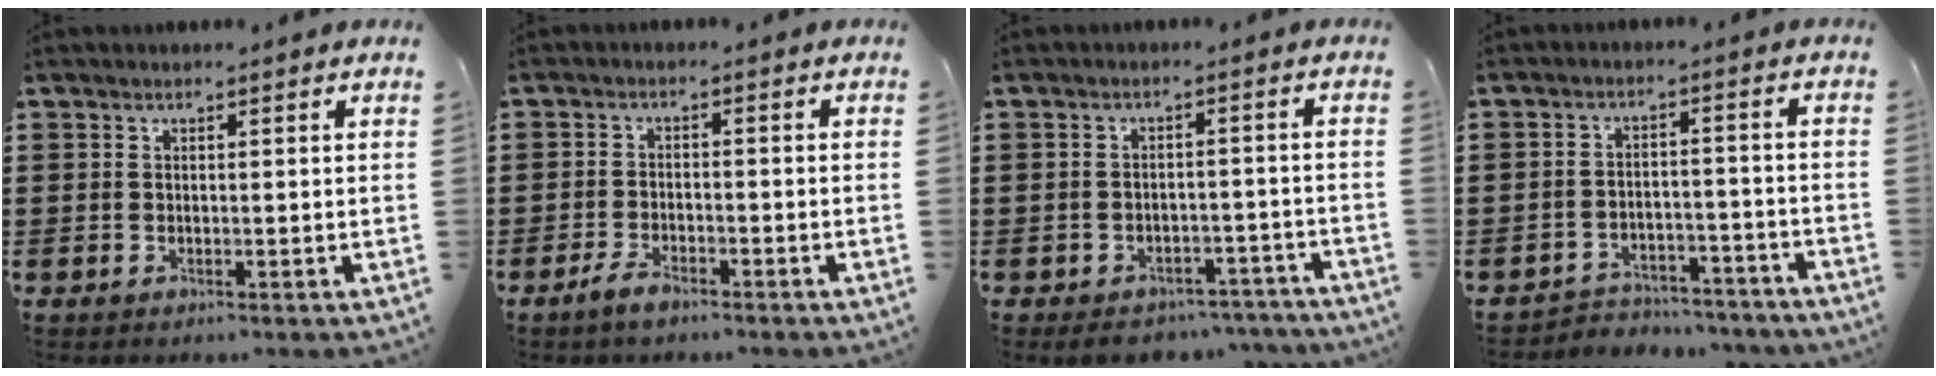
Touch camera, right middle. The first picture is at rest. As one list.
[{"total": 3.0, "force": [-2.3, 1.1, 1.6], "torque": [-0.035, 0.004, -0.046]}, {"total": 3.8, "force": [-3.6, 0.9, 0.4], "torque": [-0.009, 0.007, -0.076]}, {"total": 4.2, "force": [-4.1, 0.8, 0.0], "torque": [-0.005, 0.006, -0.089]}]